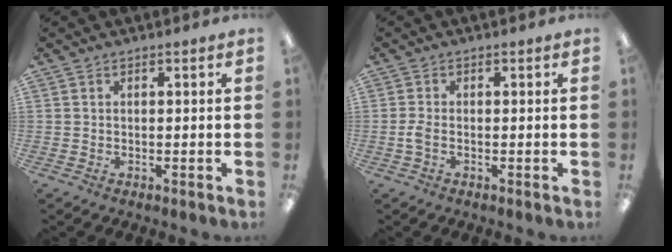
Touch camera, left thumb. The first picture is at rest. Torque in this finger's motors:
{"motor_torque": [-0.02, 0.01, 0.17, -0.14, 0.00]}